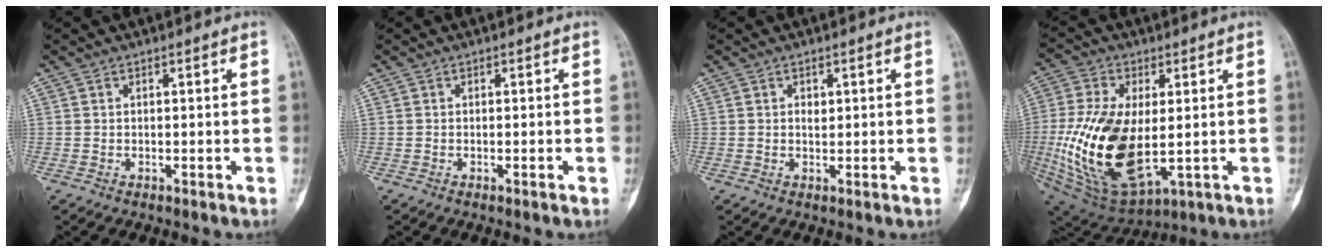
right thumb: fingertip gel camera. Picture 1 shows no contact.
{"total": 0.7, "force": [-0.3, 0.0, 0.6], "torque": [-0.013, -0.001, -0.002]}
{"total": 1.3, "force": [0.4, 0.9, 0.8], "torque": [-0.009, -0.001, 0.007]}
{"total": 21.8, "force": [-1.2, 11.4, 18.6], "torque": [-0.385, -0.019, 0.003]}